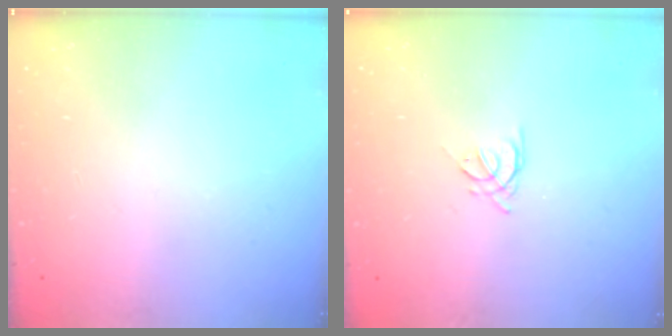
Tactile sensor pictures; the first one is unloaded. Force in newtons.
{"total": 2.5, "press": 2.4, "slide": 0.5}